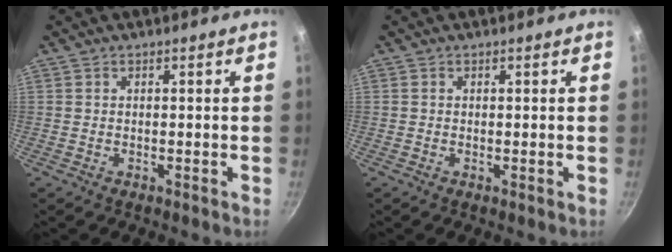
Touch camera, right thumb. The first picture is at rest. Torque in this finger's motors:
{"motor_torque": [0.30, -0.05, -0.25, -0.12, -0.02]}